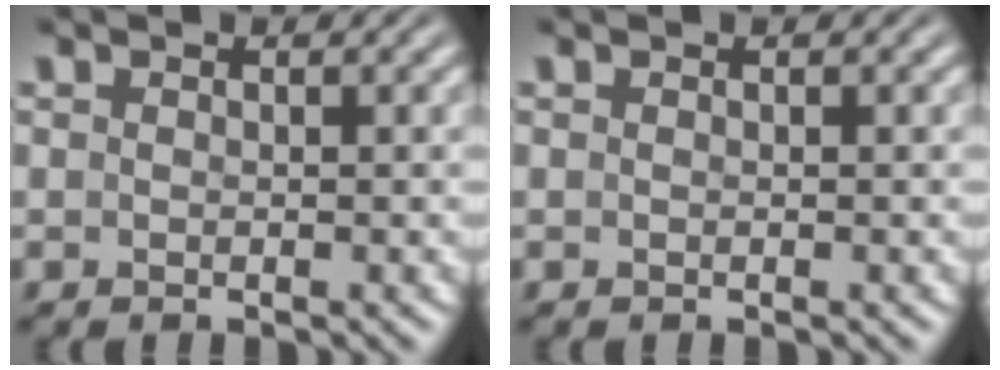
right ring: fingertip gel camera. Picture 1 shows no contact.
{"total": 0.0}